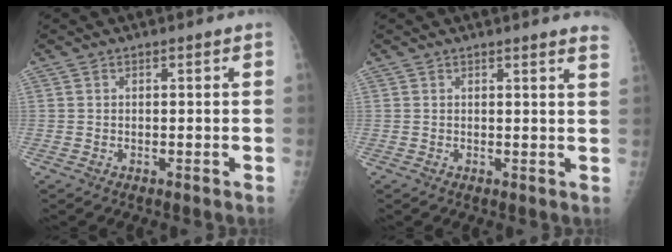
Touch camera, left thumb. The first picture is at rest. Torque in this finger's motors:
{"motor_torque": [-0.13, -0.29, -0.21, -0.45, 0.07]}